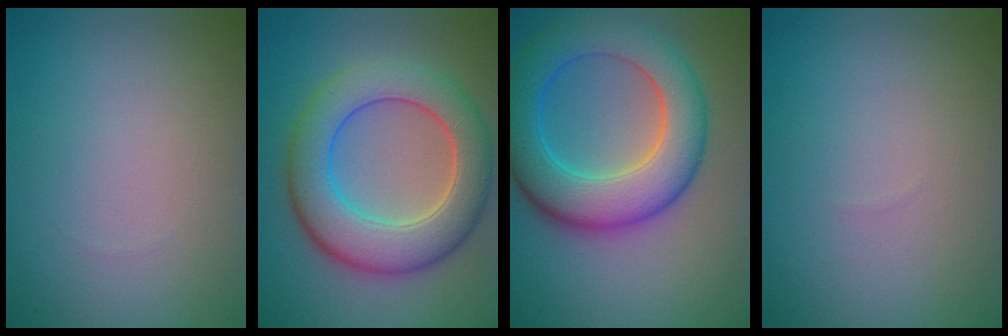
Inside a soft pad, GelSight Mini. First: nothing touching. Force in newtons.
{"total": 8.2, "press": 8.2, "slide": 0.3}
{"total": 8.5, "press": 8.5, "slide": 0.1}
{"total": 0.0}